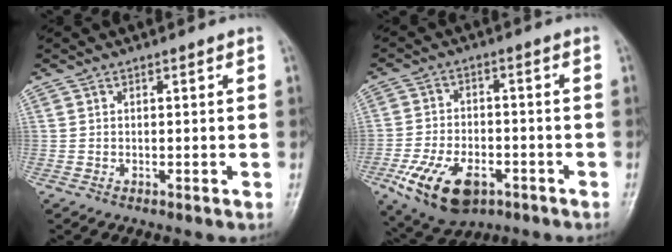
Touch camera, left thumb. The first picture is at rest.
{"total": 13.0, "force": [-5.8, 7.5, 8.8], "torque": [-0.155, 0.013, -0.094]}